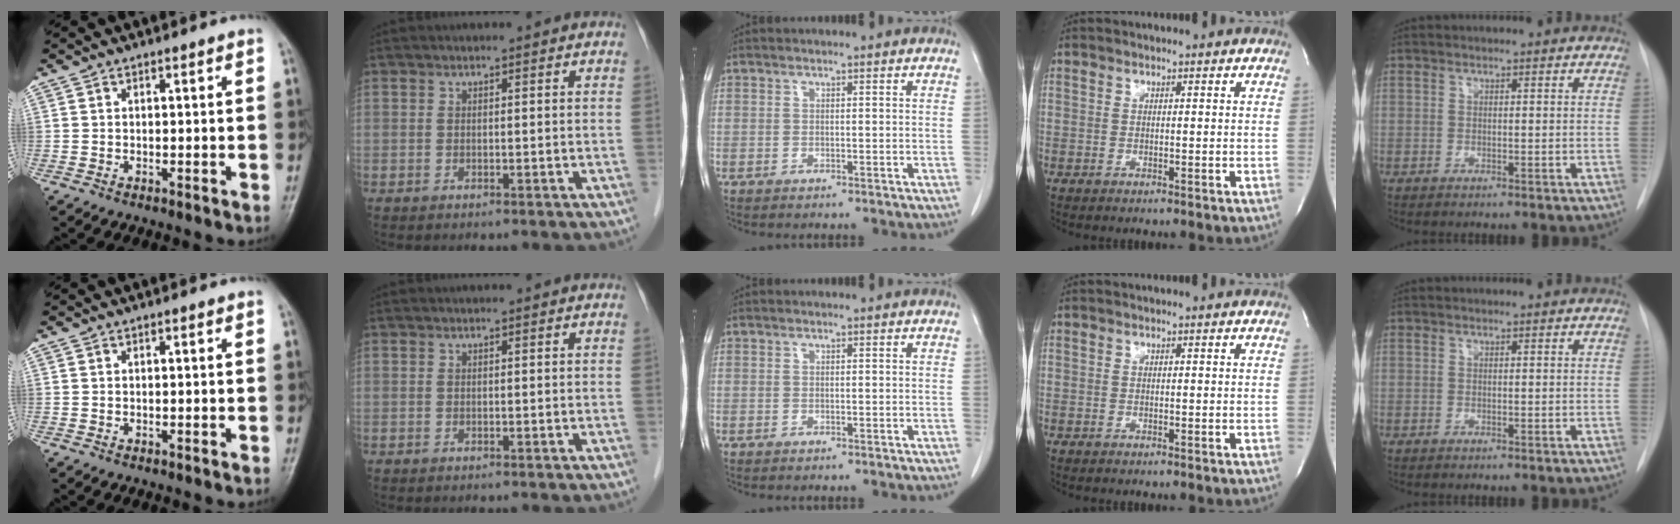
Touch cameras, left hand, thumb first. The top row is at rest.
{}